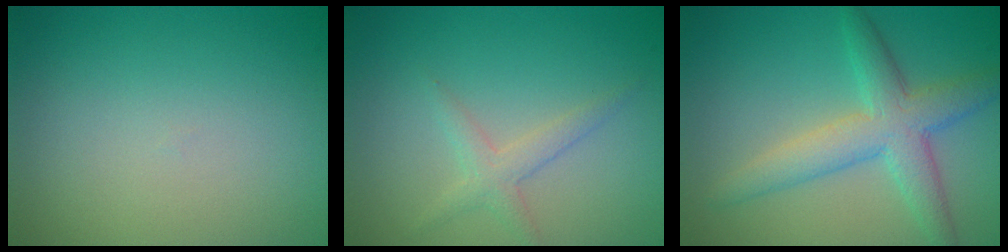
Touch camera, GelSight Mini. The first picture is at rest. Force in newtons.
{"total": 1.8, "press": 1.8, "slide": 0.1}
{"total": 4.8, "press": 4.8, "slide": 0.1}